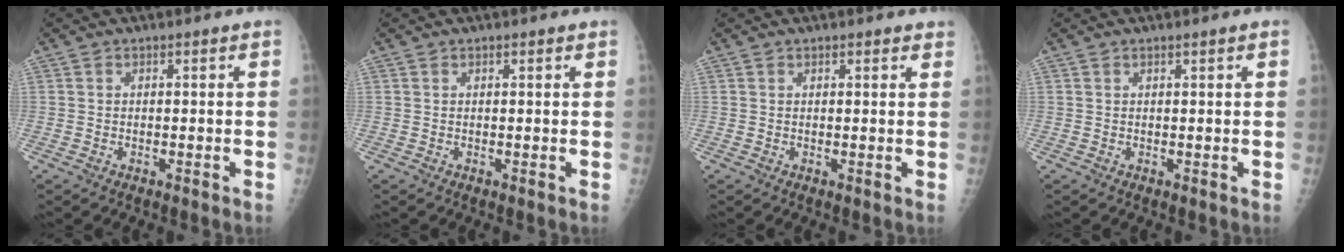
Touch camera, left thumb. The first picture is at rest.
{"total": 0.6, "force": [0.5, 0.2, 0.3], "torque": [-0.004, -0.001, 0.005]}
{"total": 1.6, "force": [1.3, 0.6, 0.8], "torque": [0.001, -0.002, 0.012]}
{"total": 0.6, "force": [0.4, 0.0, 0.5], "torque": [-0.009, -0.002, 0.009]}